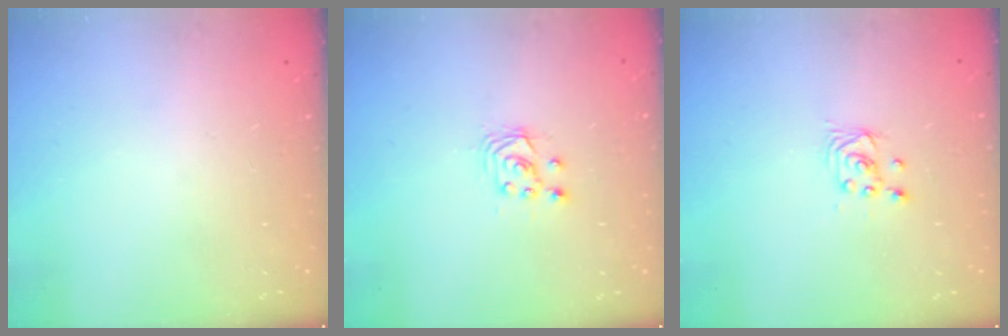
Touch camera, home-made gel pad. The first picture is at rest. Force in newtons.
{"total": 2.9, "press": 2.9, "slide": 0.2}
{"total": 2.2, "press": 2.2, "slide": 0.2}